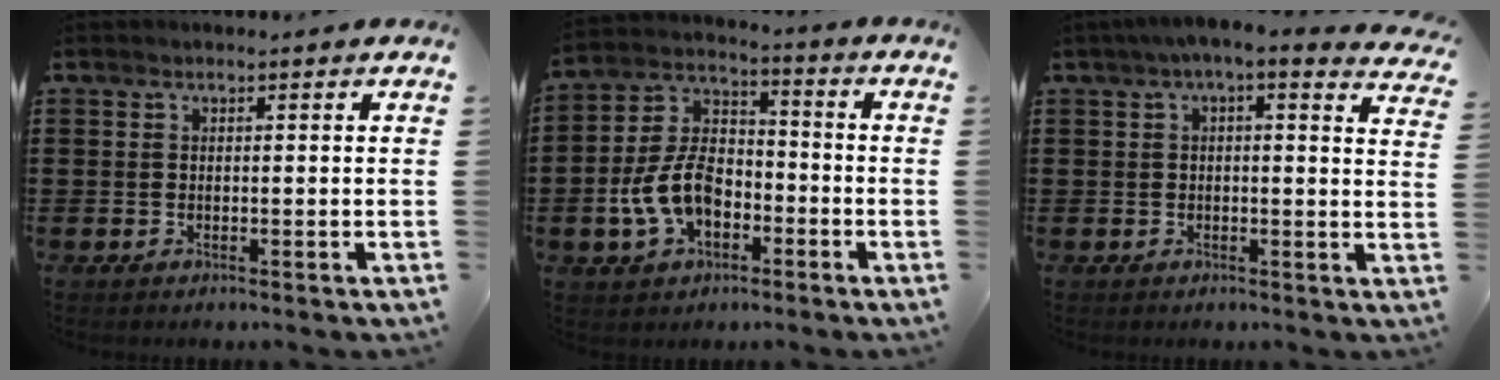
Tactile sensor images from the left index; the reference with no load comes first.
{"total": 9.6, "force": [-3.4, 6.0, 6.6], "torque": [-0.164, 0.009, -0.070]}
{"total": 2.6, "force": [1.5, 0.6, 2.0], "torque": [-0.044, -0.008, 0.023]}